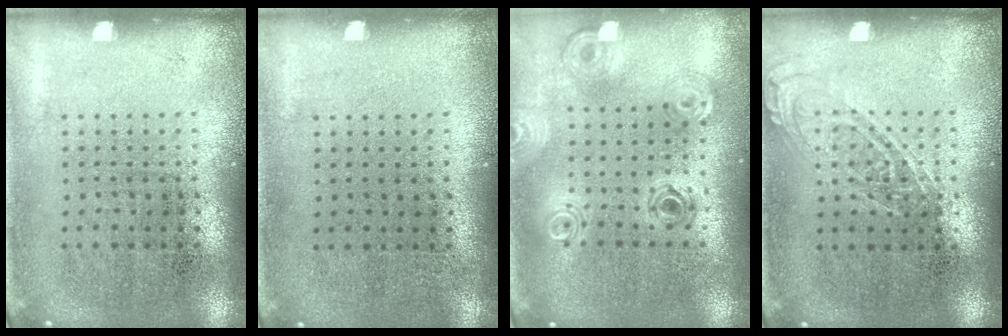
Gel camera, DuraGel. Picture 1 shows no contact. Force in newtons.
{"total": 0.0}
{"total": 1.0, "press": 0.9, "slide": 0.2}
{"total": 1.1, "press": 1.0, "slide": 0.3}